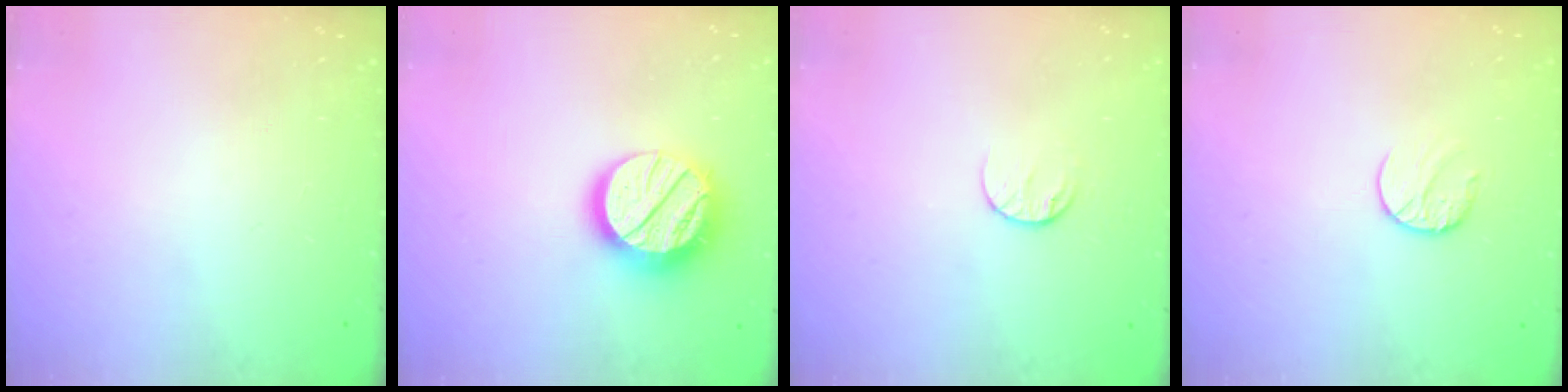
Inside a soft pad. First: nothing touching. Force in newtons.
{"total": 18.4, "press": 18.3, "slide": 1.3}
{"total": 6.8, "press": 6.8, "slide": 0.4}
{"total": 7.1, "press": 7.1, "slide": 0.8}